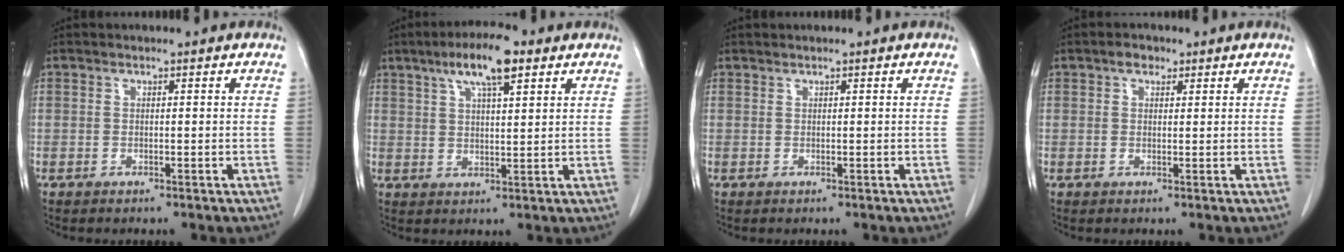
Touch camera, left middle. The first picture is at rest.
{"total": 8.4, "force": [4.9, 1.8, 6.6], "torque": [-0.120, 0.016, 0.081]}
{"total": 0.0}
{"total": 1.9, "force": [1.1, 1.2, 0.9], "torque": [-0.018, 0.008, 0.016]}